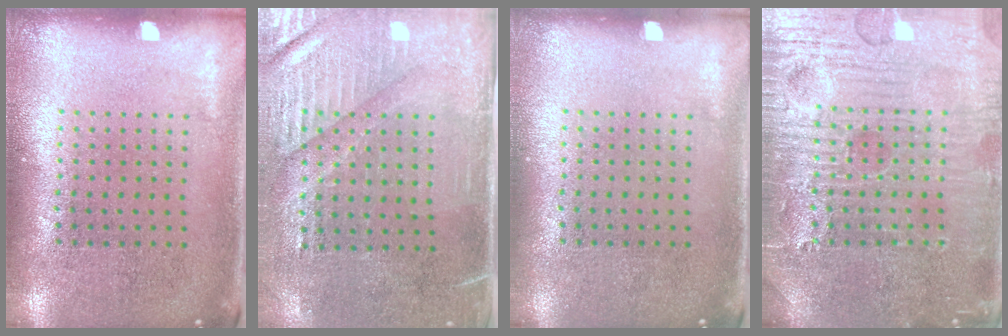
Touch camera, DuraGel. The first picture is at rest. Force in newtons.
{"total": 3.2, "press": 2.9, "slide": 1.5}
{"total": 0.0}
{"total": 7.1, "press": 7.1, "slide": 0.9}